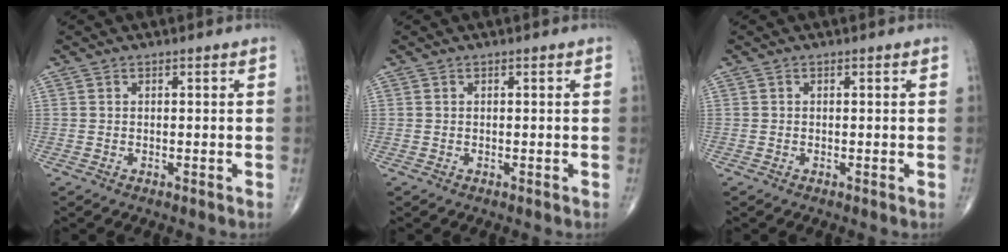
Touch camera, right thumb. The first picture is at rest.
{"total": 0.0}
{"total": 0.0}